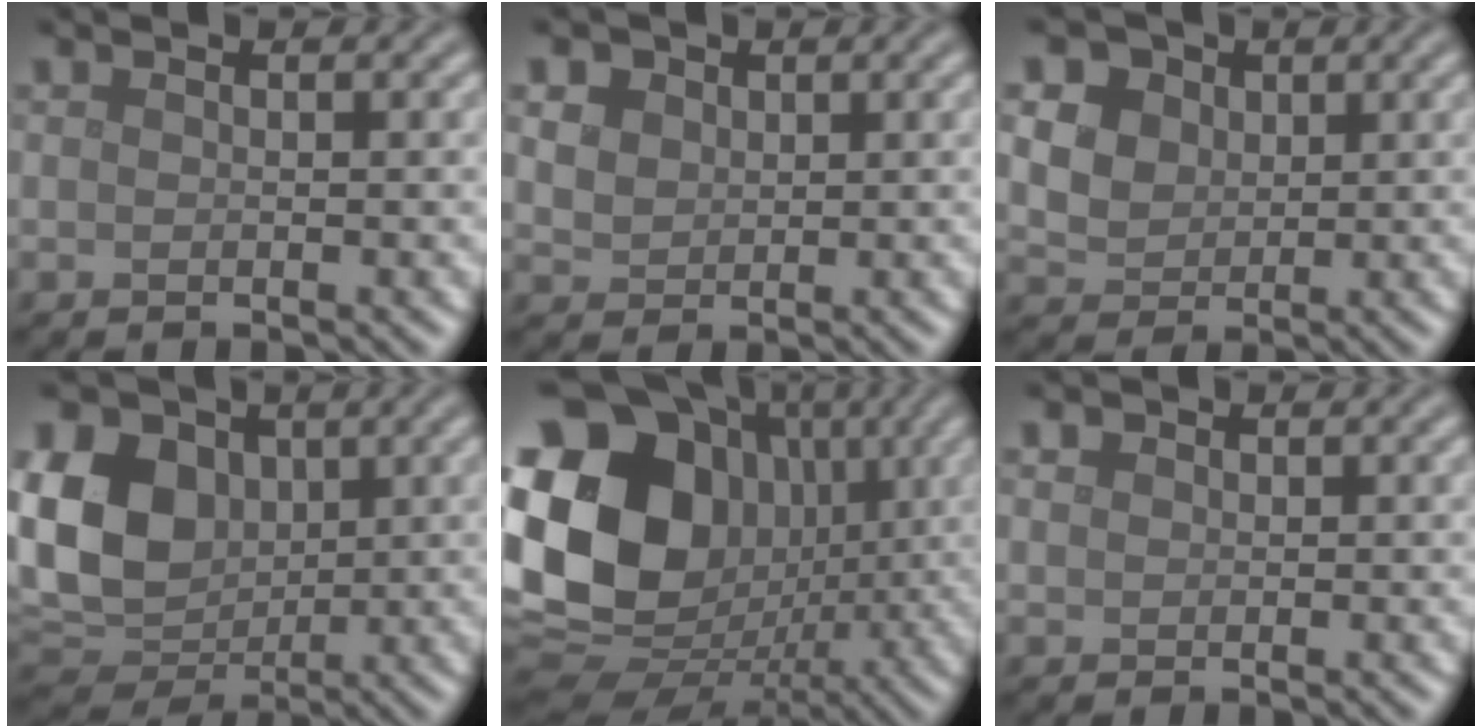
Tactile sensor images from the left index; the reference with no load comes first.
{"total": 4.6, "force": [2.3, 3.3, 2.1], "torque": [-0.058, 0.009, 0.037]}
{"total": 9.0, "force": [4.2, 6.8, 4.1], "torque": [-0.098, 0.030, 0.059]}
{"total": 11.1, "force": [2.3, 8.5, 6.8], "torque": [-0.159, 0.015, 0.035]}
{"total": 21.0, "force": [2.9, 17.5, 11.2], "torque": [-0.243, 0.024, 0.035]}
{"total": 0.9, "force": [0.4, 0.8, 0.2], "torque": [-0.003, 0.002, 0.005]}